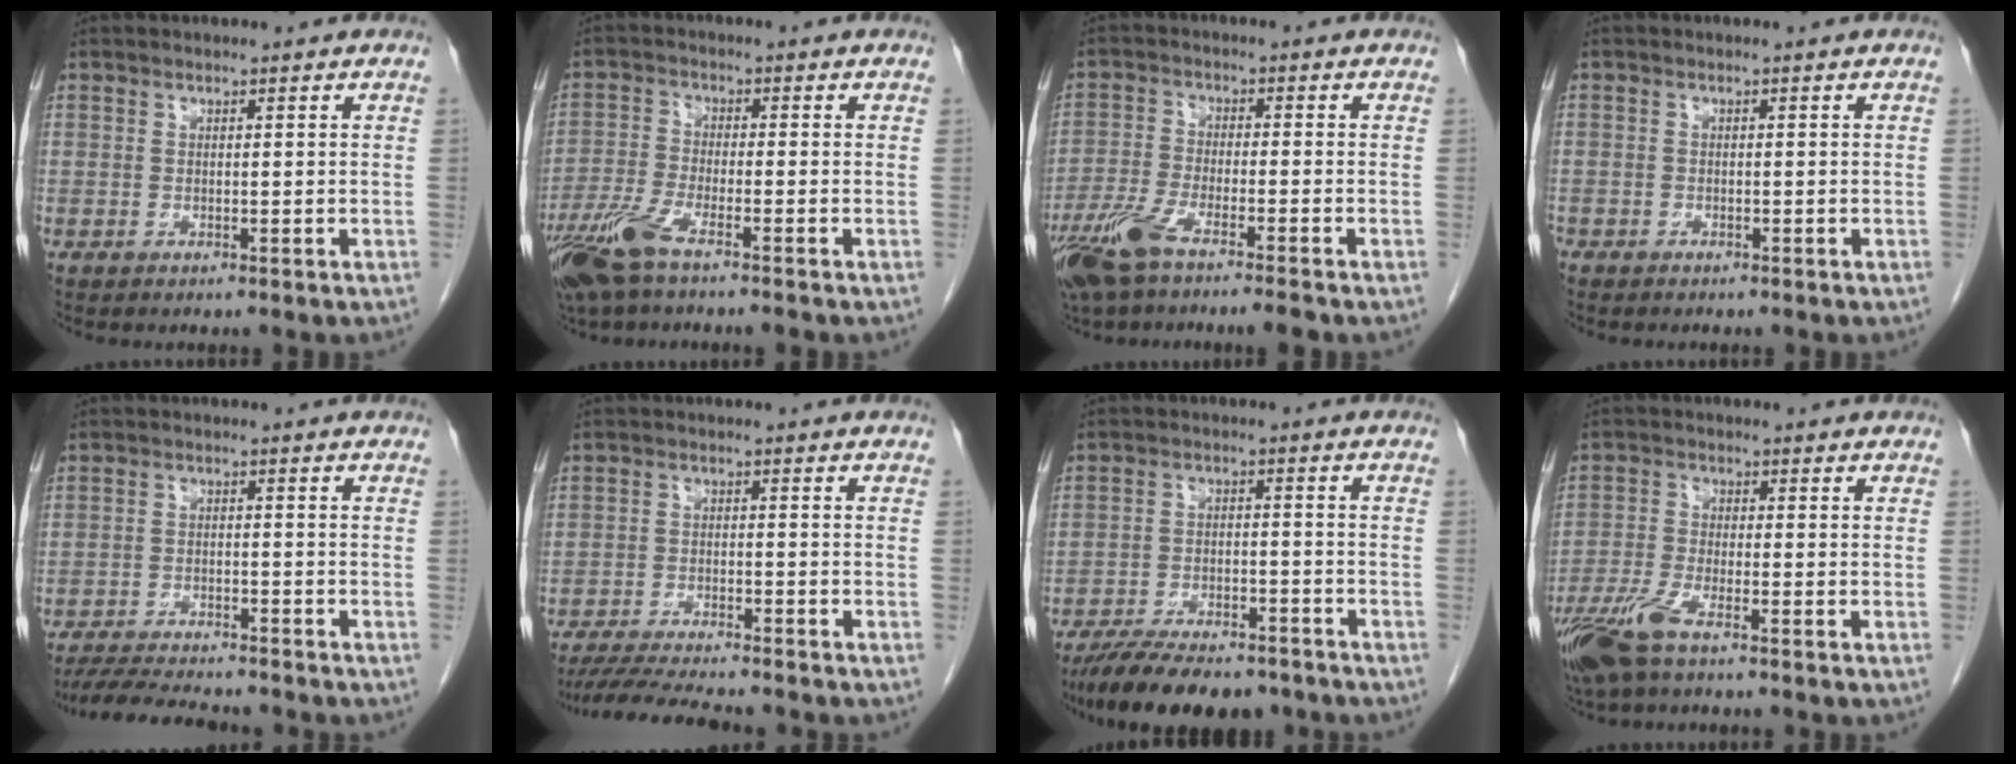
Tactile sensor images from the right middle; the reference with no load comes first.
{"total": 7.3, "force": [-5.0, 0.9, 5.2], "torque": [-0.115, -0.017, -0.101]}
{"total": 8.7, "force": [-6.2, 0.6, 6.0], "torque": [-0.116, -0.017, -0.114]}
{"total": 1.2, "force": [-1.0, 0.6, 0.3], "torque": [-0.008, 0.000, -0.015]}
{"total": 9.6, "force": [-8.9, 1.1, 3.6], "torque": [-0.057, -0.010, -0.139]}
{"total": 9.8, "force": [-8.9, 0.4, 4.3], "torque": [-0.068, -0.019, -0.142]}
{"total": 14.0, "force": [-11.8, 3.9, 6.4], "torque": [-0.101, -0.002, -0.178]}
{"total": 6.5, "force": [-4.3, 1.0, 4.8], "torque": [-0.107, -0.014, -0.085]}